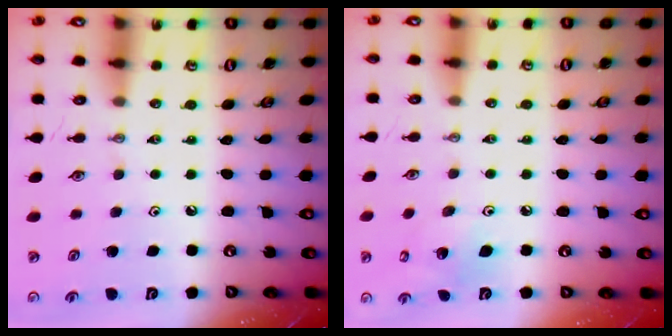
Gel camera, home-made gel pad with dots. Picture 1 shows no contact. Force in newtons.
{"total": 6.4, "press": 6.1, "slide": 1.8}